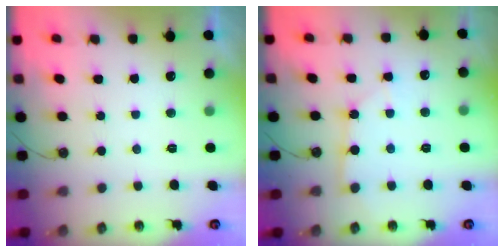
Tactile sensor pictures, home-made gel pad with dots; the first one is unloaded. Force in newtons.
{"total": 4.8, "press": 4.8, "slide": 0.4}